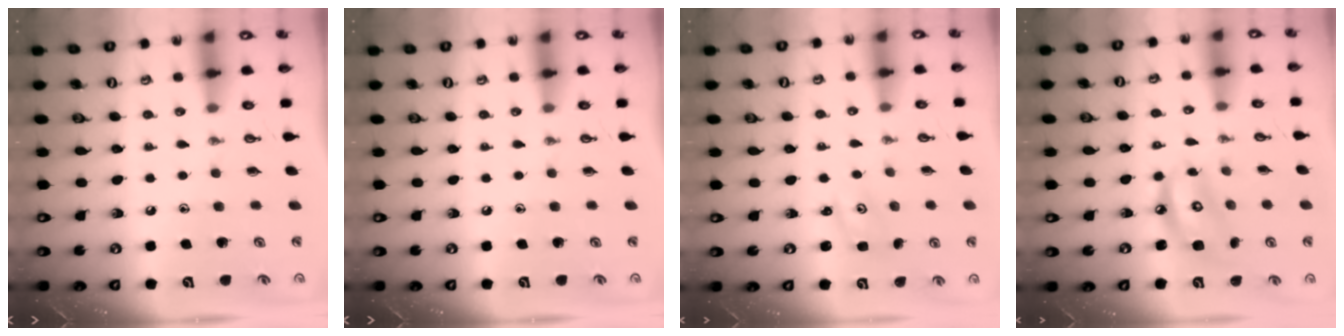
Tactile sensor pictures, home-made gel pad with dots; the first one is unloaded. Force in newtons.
{"total": 0.0}
{"total": 1.4, "press": 1.4, "slide": 0.2}
{"total": 9.7, "press": 9.7, "slide": 0.8}